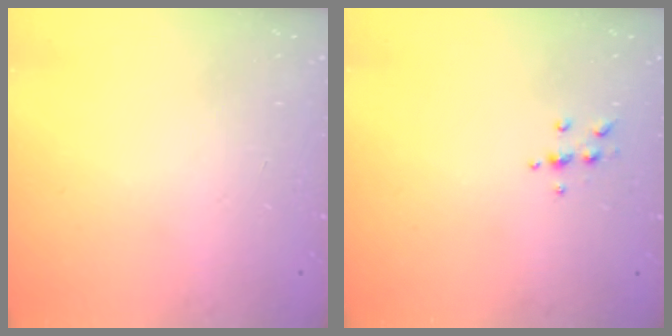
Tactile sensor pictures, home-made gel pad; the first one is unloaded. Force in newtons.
{"total": 5.7, "press": 5.7, "slide": 0.5}